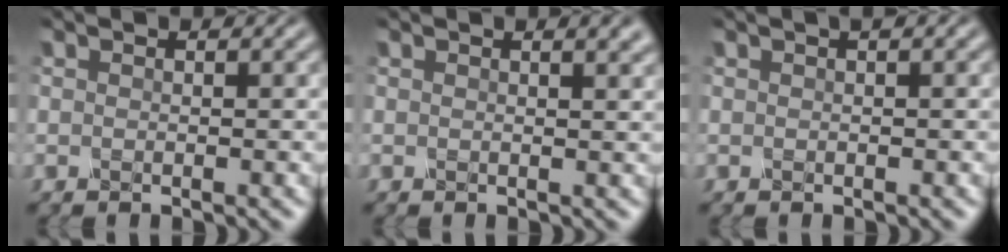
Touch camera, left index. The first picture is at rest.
{"total": 2.4, "force": [1.5, 0.9, 1.7], "torque": [-0.009, 0.004, 0.014]}
{"total": 0.6, "force": [0.2, 0.1, 0.6], "torque": [-0.013, 0.004, 0.001]}